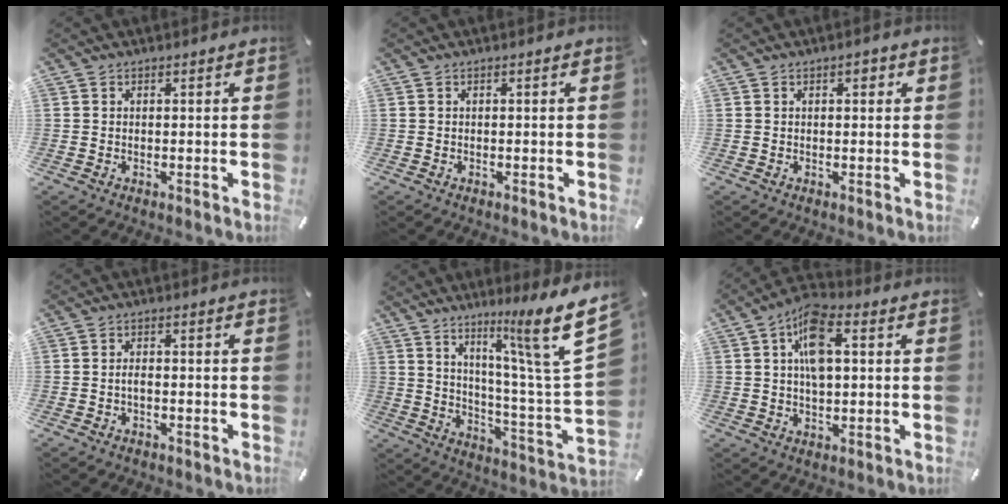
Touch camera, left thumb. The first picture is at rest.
{"total": 0.0}
{"total": 1.9, "force": [0.6, 1.0, 1.5], "torque": [-0.022, 0.005, 0.007]}
{"total": 1.9, "force": [-0.9, 1.0, 1.4], "torque": [-0.029, 0.005, -0.018]}
{"total": 17.6, "force": [11.0, 0.7, 13.7], "torque": [-0.211, -0.091, 0.154]}
{"total": 9.7, "force": [2.0, 5.2, 7.9], "torque": [-0.149, 0.003, 0.034]}